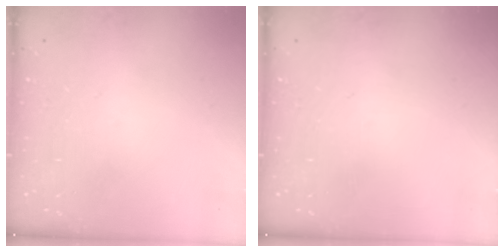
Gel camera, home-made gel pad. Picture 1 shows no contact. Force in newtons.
{"total": 0.0}